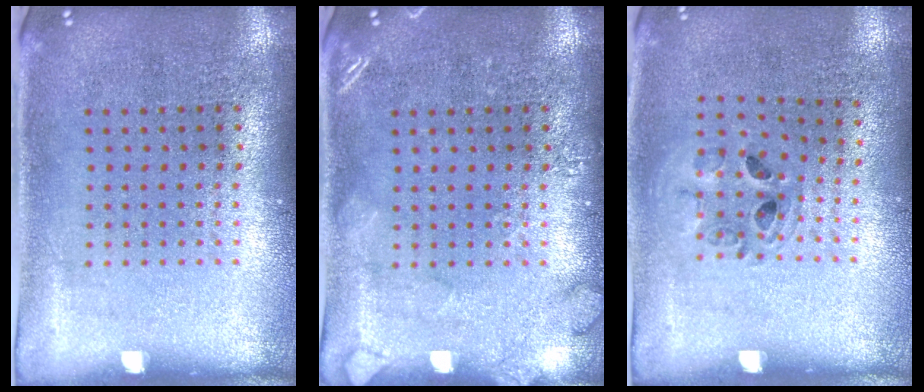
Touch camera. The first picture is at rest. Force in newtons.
{"total": 1.8, "press": 1.8, "slide": 0.3}
{"total": 0.9, "press": 0.9, "slide": 0.1}